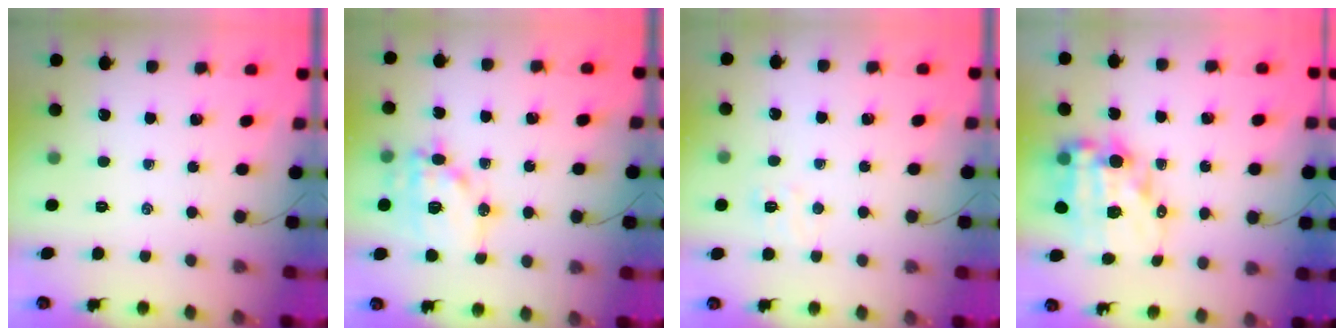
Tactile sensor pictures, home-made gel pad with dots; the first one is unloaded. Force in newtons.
{"total": 15.0, "press": 14.7, "slide": 2.7}
{"total": 5.0, "press": 4.8, "slide": 1.4}
{"total": 14.0, "press": 13.6, "slide": 3.5}